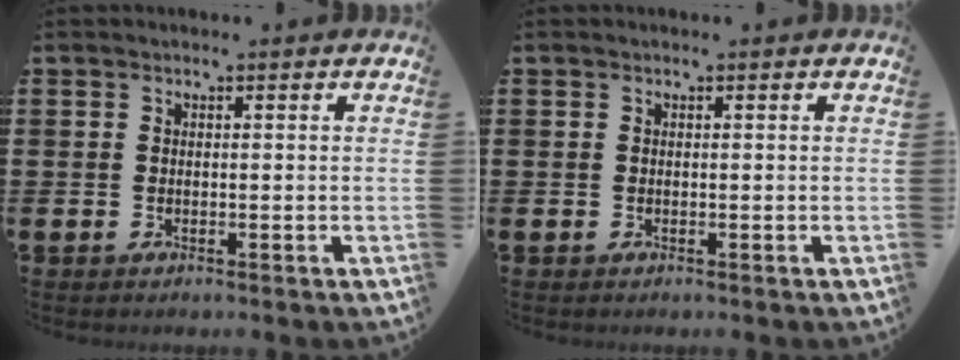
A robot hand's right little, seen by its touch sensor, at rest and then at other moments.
{"total": 0.0}